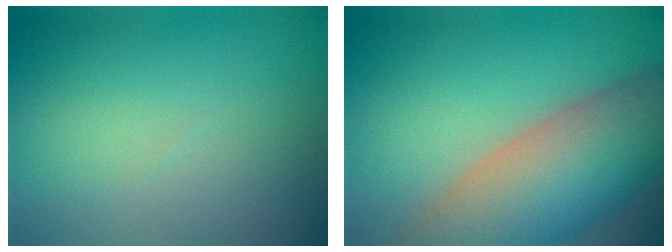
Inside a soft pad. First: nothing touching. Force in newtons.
{"total": 11.9, "press": 11.9, "slide": 0.6}